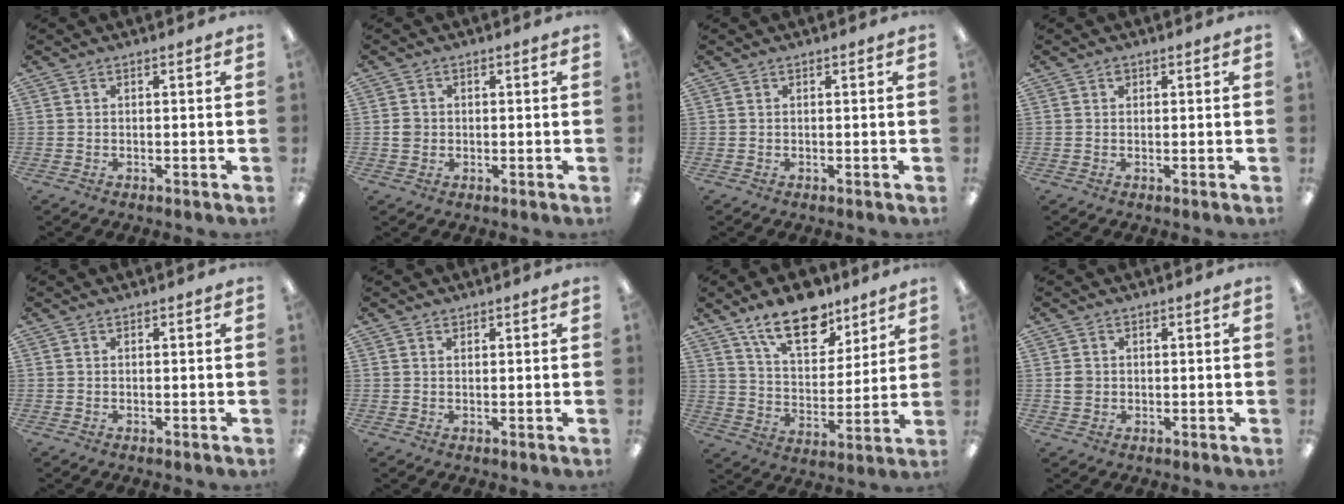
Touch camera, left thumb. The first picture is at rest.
{"total": 2.1, "force": [0.0, 2.0, 0.7], "torque": [-0.005, 0.002, -0.003]}
{"total": 0.0}
{"total": 0.9, "force": [0.5, 0.7, 0.5], "torque": [-0.010, 0.003, 0.008]}
{"total": 0.0}
{"total": 0.8, "force": [0.6, 0.5, 0.2], "torque": [-0.005, 0.001, 0.012]}
{"total": 16.5, "force": [11.6, 8.0, 8.7], "torque": [-0.138, -0.056, 0.204]}
{"total": 2.4, "force": [0.2, 2.2, 0.8], "torque": [-0.007, 0.001, 0.000]}